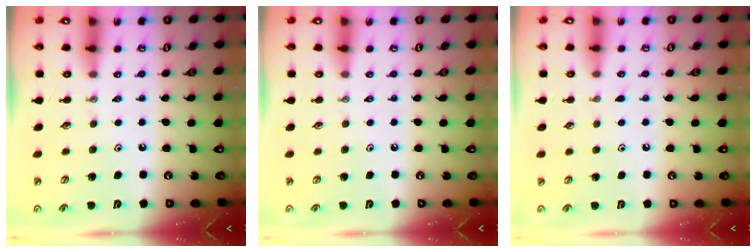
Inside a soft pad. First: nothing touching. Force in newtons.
{"total": 0.0}
{"total": 4.2, "press": 4.2, "slide": 0.6}